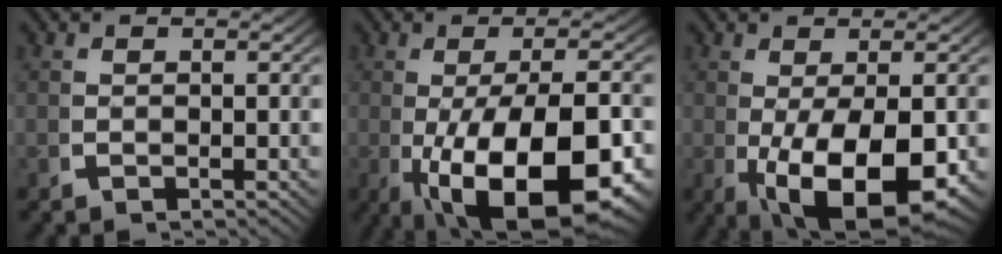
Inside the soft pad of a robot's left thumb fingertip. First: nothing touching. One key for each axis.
{"total": 15.1, "fx": -4.0, "fy": 7.8, "fz": 12.3, "tx": -0.234, "ty": -0.063, "tz": -0.017}
{"total": 11.3, "fx": -2.3, "fy": 6.1, "fz": 9.2, "tx": -0.177, "ty": -0.052, "tz": -0.002}